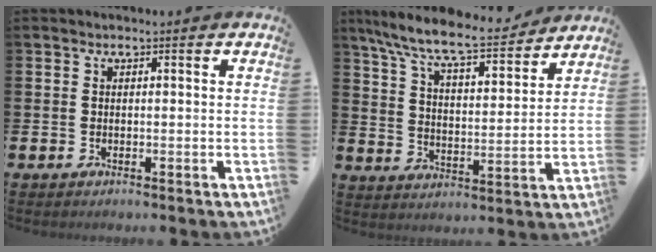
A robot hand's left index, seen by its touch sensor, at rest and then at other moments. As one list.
[{"total": 9.8, "force": [8.8, 1.5, 3.9], "torque": [-0.111, -0.056, 0.150]}]